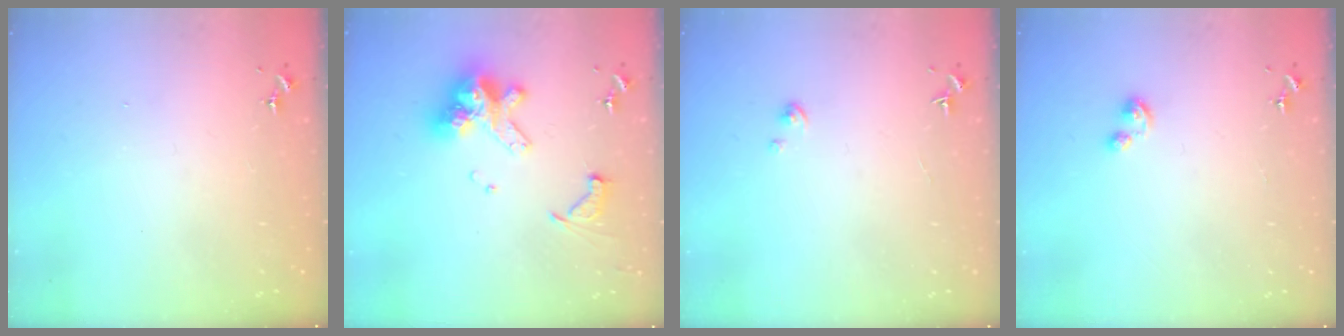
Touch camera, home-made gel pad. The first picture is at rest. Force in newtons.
{"total": 14.8, "press": 14.7, "slide": 1.6}
{"total": 1.8, "press": 1.8, "slide": 0.2}
{"total": 3.1, "press": 3.1, "slide": 0.3}